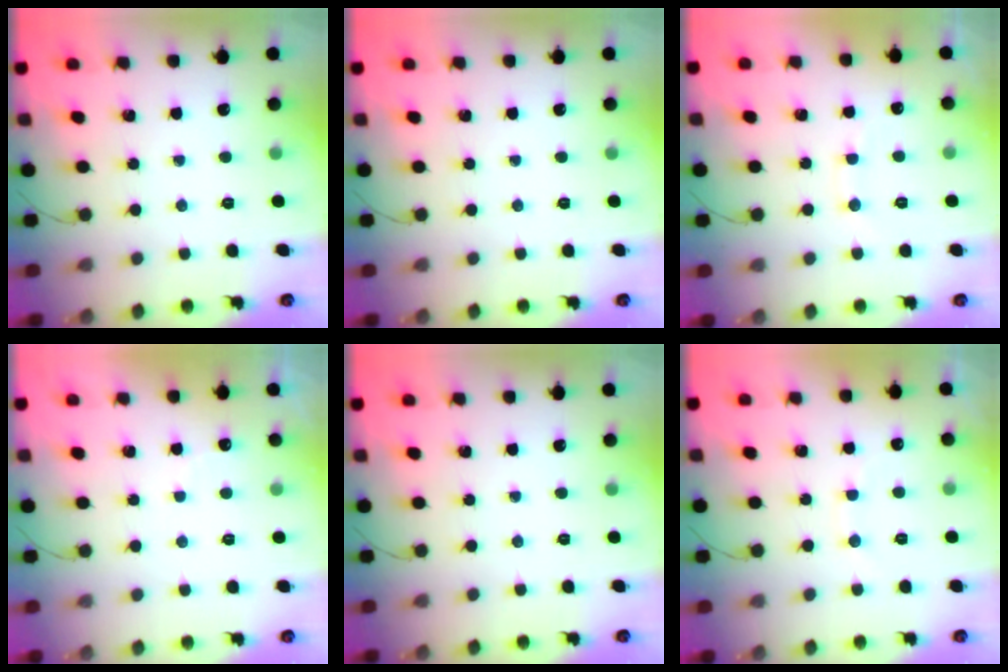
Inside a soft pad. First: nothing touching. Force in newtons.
{"total": 0.0}
{"total": 7.7, "press": 7.5, "slide": 1.5}
{"total": 5.9, "press": 5.9, "slide": 0.8}
{"total": 0.0}
{"total": 6.7, "press": 6.6, "slide": 1.2}